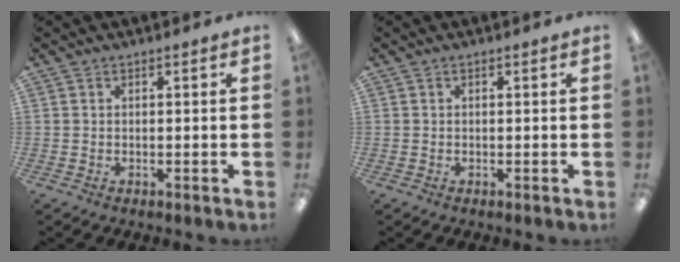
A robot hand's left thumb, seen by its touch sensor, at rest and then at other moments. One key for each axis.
{"total": 0.0}